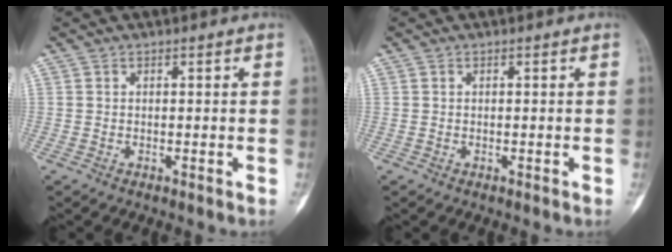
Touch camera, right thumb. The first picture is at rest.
{"total": 0.0}